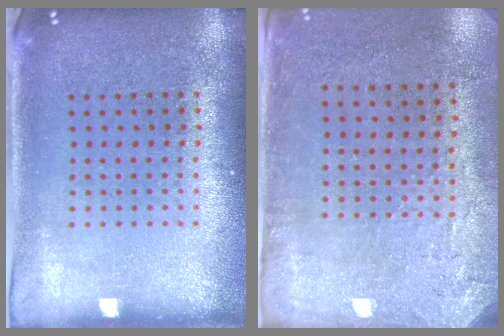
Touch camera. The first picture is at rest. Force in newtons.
{"total": 2.8, "press": 2.3, "slide": 1.6}